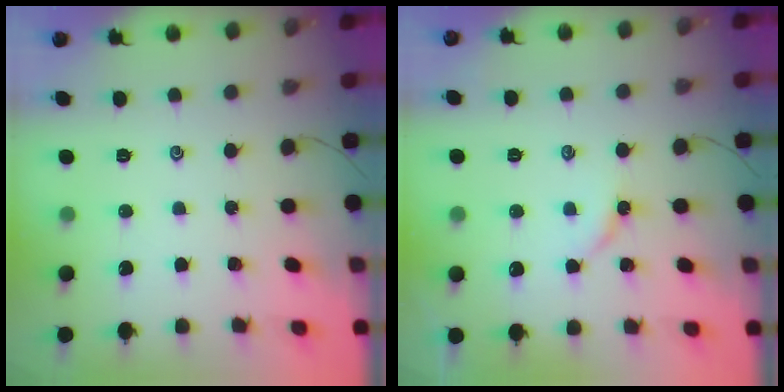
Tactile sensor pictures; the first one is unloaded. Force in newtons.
{"total": 2.5, "press": 2.4, "slide": 0.4}